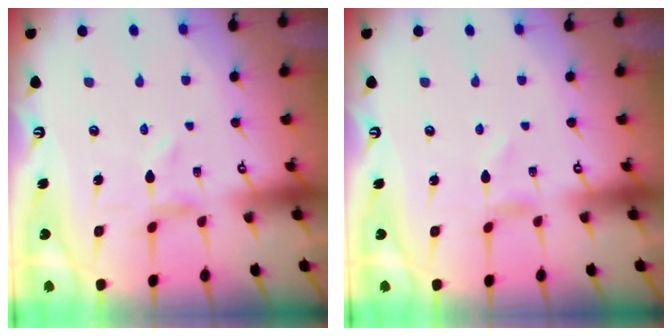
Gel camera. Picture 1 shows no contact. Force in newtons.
{"total": 1.0, "press": 0.9, "slide": 0.1}